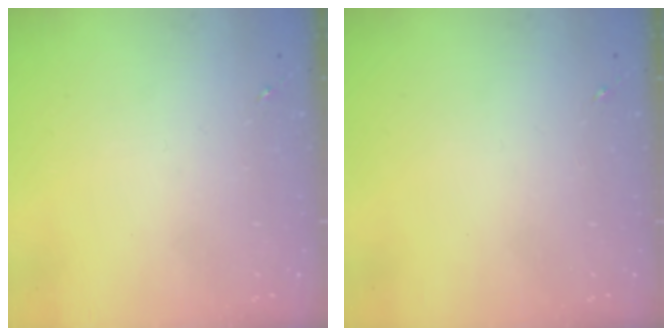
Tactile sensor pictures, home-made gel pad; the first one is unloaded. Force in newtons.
{"total": 0.0}